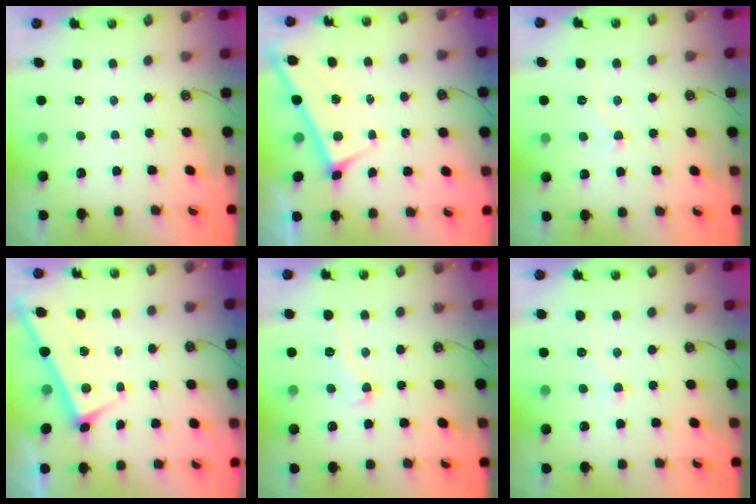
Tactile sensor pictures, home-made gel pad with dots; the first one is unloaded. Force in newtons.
{"total": 3.2, "press": 3.2, "slide": 0.2}
{"total": 1.9, "press": 1.8, "slide": 0.8}
{"total": 3.0, "press": 3.0, "slide": 0.1}
{"total": 1.6, "press": 1.2, "slide": 1.0}
{"total": 1.6, "press": 1.5, "slide": 0.6}